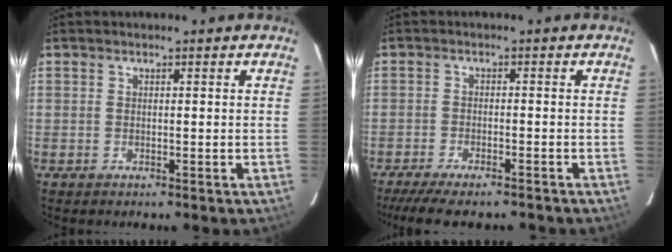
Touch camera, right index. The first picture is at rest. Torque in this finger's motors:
{"motor_torque": [0.78, -1.20, 0.43, 0.10]}